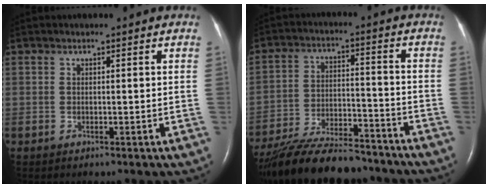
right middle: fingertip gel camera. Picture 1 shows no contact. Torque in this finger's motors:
{"motor_torque": [1.04, -1.10, 0.35, 0.11]}